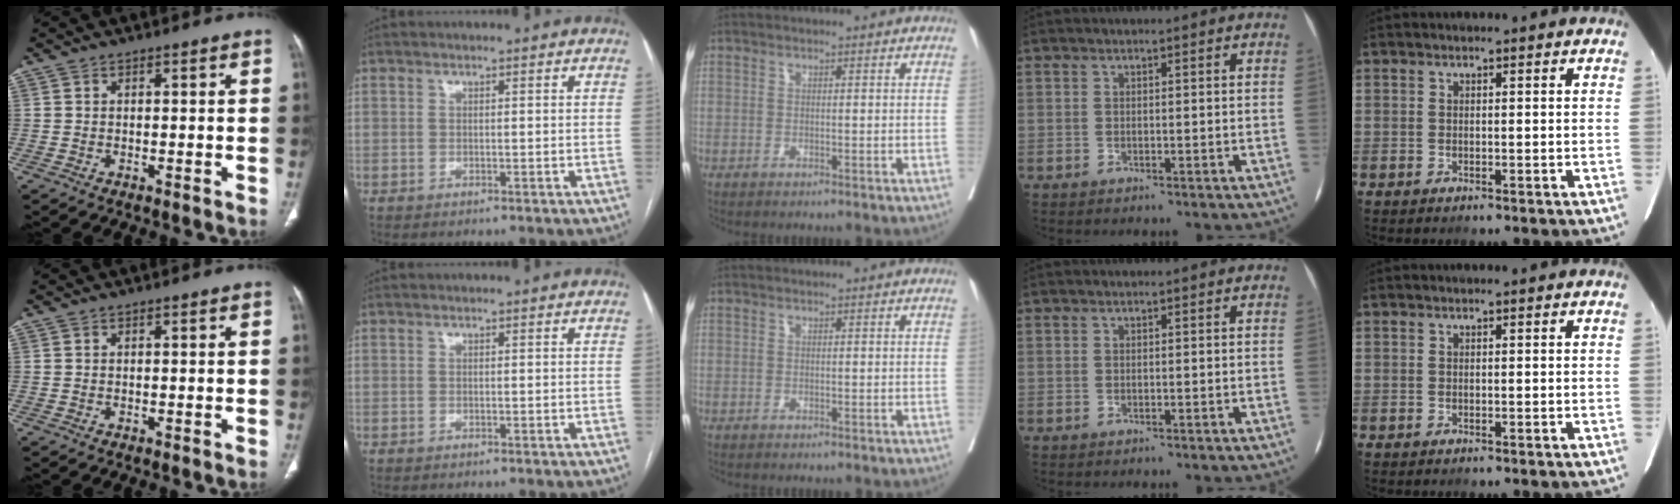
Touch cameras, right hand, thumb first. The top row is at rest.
{}